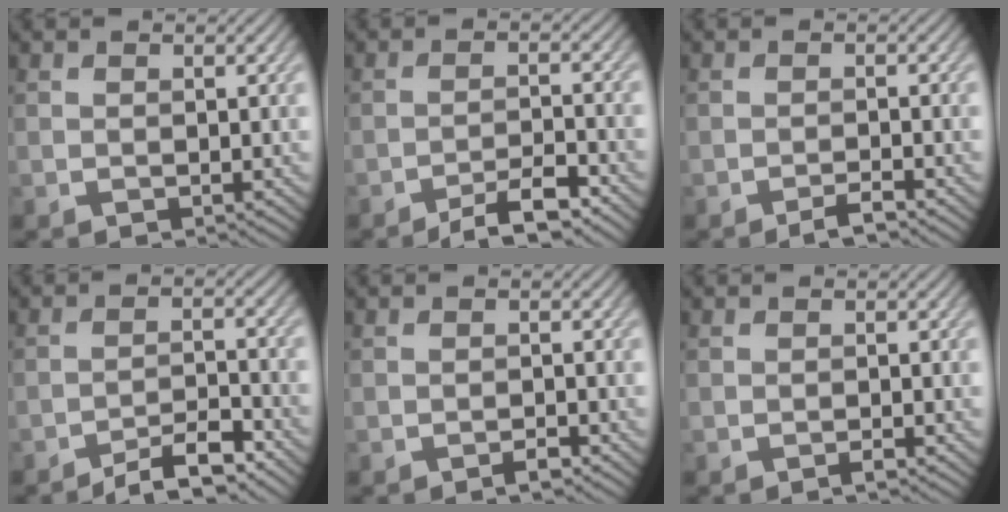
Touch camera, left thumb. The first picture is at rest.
{"total": 5.0, "force": [-3.8, 0.9, 3.1], "torque": [-0.049, 0.009, -0.065]}
{"total": 1.9, "force": [-1.4, 0.1, 1.2], "torque": [-0.019, 0.006, -0.030]}
{"total": 5.3, "force": [-4.3, 1.0, 3.0], "torque": [-0.046, 0.009, -0.074]}
{"total": 1.1, "force": [-0.8, 0.2, 0.6], "torque": [-0.010, 0.000, -0.015]}
{"total": 0.6, "force": [-0.5, 0.0, 0.4], "torque": [-0.006, 0.002, -0.009]}